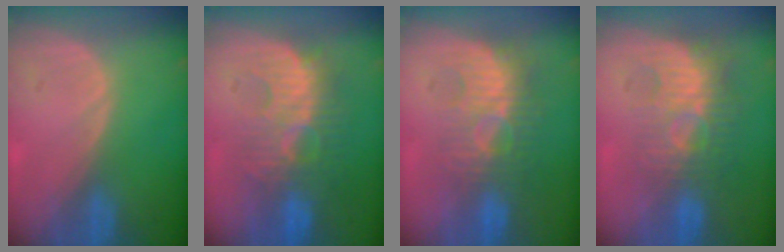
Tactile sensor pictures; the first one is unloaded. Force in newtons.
{"total": 9.1, "press": 8.9, "slide": 1.8}
{"total": 8.7, "press": 8.2, "slide": 2.8}
{"total": 9.9, "press": 8.5, "slide": 5.1}